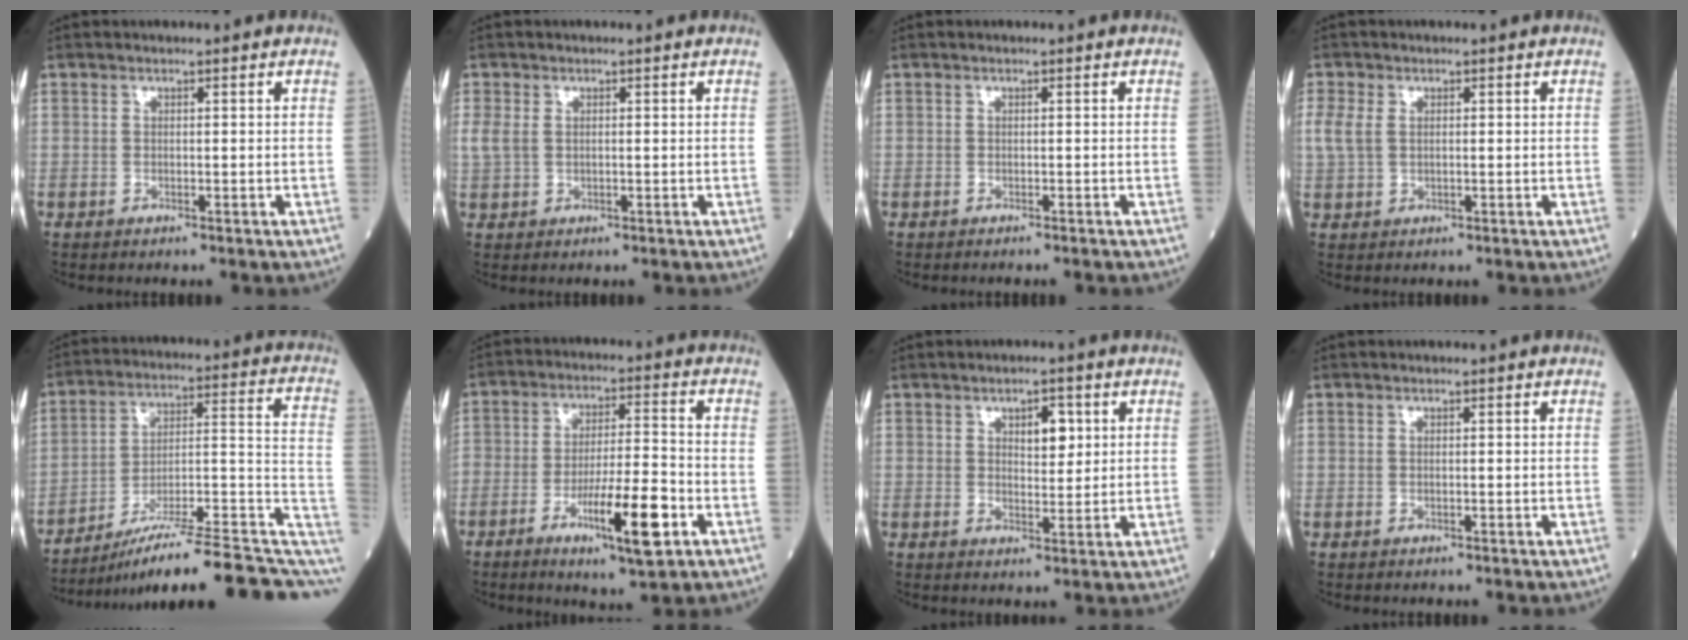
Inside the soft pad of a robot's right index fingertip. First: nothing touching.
{"total": 2.7, "force": [0.2, 1.9, 1.9], "torque": [-0.068, 0.012, 0.009]}
{"total": 1.6, "force": [-1.4, -0.1, 0.6], "torque": [-0.011, 0.000, -0.017]}
{"total": 3.4, "force": [0.5, 2.3, 2.5], "torque": [-0.083, 0.014, 0.014]}
{"total": 21.8, "force": [-14.0, 2.6, 16.4], "torque": [-0.177, 0.028, -0.213]}
{"total": 11.3, "force": [-5.0, 1.3, 10.0], "torque": [-0.171, -0.011, -0.082]}
{"total": 3.7, "force": [1.4, 1.6, 3.0], "torque": [-0.042, 0.002, 0.023]}
{"total": 0.0}